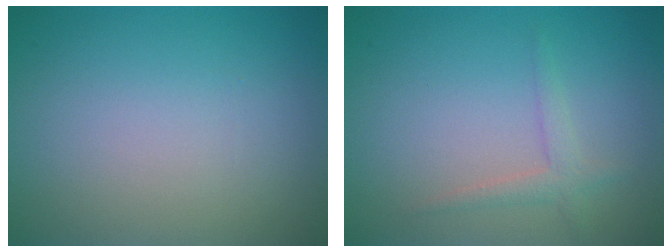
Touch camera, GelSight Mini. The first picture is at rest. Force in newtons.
{"total": 1.6, "press": 1.6, "slide": 0.1}